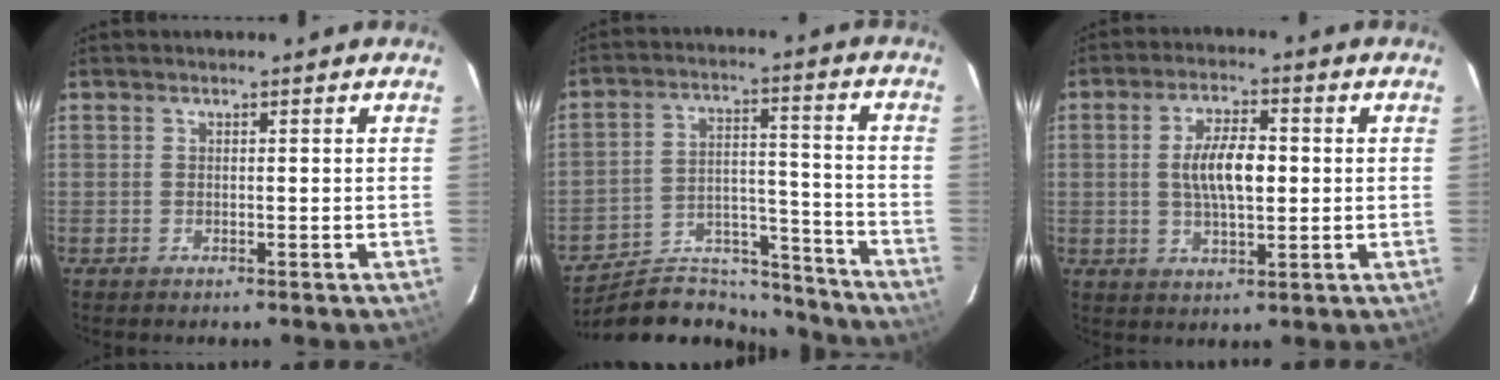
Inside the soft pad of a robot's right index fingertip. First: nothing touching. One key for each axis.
{"total": 18.6, "fx": -17.3, "fy": 5.8, "fz": 3.7, "tx": -0.073, "ty": 0.039, "tz": -0.254}
{"total": 8.3, "fx": 0.4, "fy": 3.4, "fz": 7.6, "tx": -0.141, "ty": 0.007, "tz": 0.010}